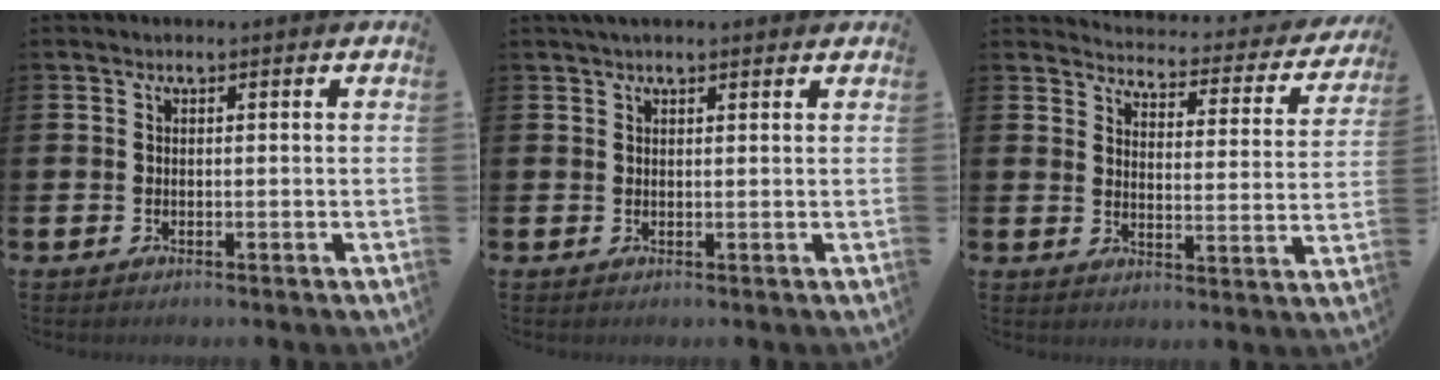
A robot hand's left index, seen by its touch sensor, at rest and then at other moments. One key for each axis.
{"total": 1.7, "fx": 1.5, "fy": 0.4, "fz": 0.8, "tx": -0.005, "ty": 0.000, "tz": 0.024}
{"total": 3.4, "fx": 3.2, "fy": 0.8, "fz": 0.6, "tx": -0.026, "ty": -0.037, "tz": 0.046}